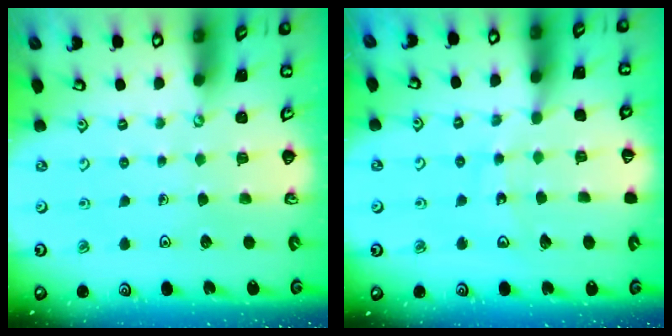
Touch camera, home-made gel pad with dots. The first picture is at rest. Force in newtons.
{"total": 10.3, "press": 10.3, "slide": 1.3}